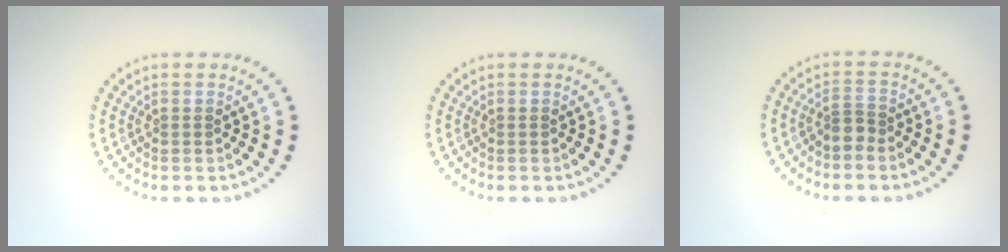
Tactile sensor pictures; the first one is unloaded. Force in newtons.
{"total": 0.0}
{"total": 1.4, "press": 1.0, "slide": 1.0}